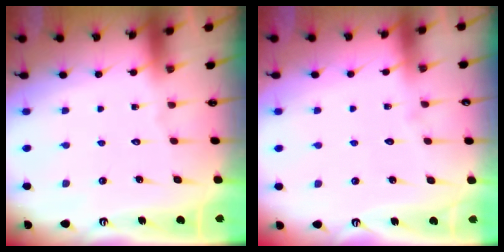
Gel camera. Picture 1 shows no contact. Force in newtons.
{"total": 2.1, "press": 2.1, "slide": 0.2}